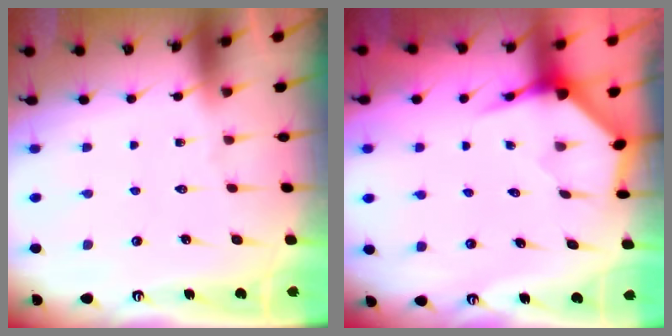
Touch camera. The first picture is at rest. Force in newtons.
{"total": 4.0, "press": 3.9, "slide": 0.4}